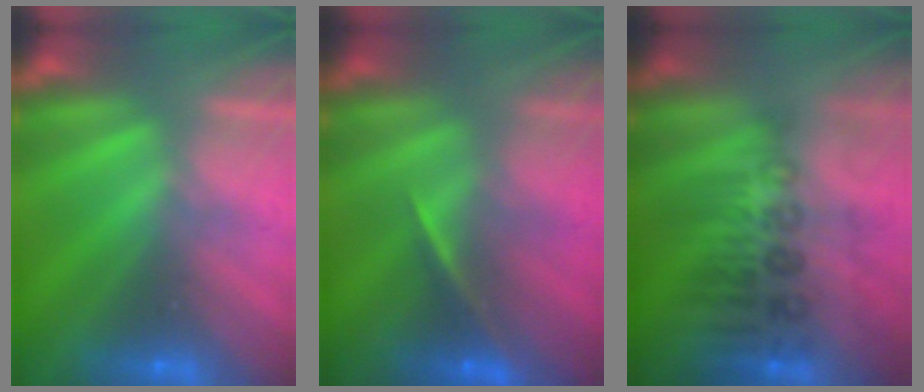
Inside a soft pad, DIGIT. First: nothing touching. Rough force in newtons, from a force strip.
{"total": 2.1}
{"total": 2.9}